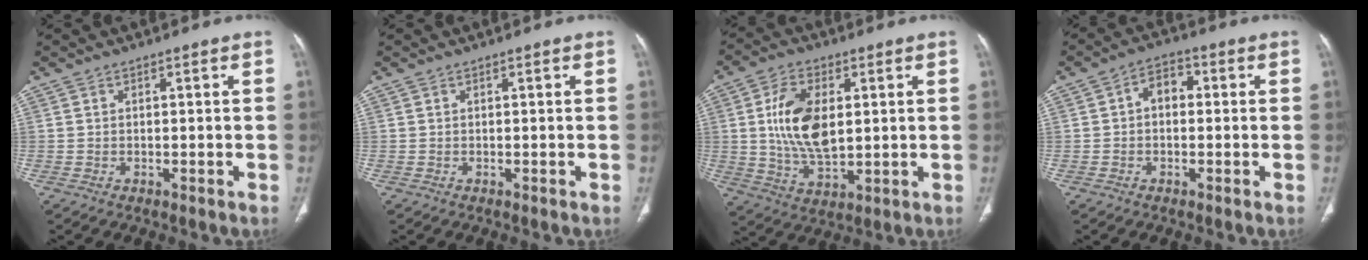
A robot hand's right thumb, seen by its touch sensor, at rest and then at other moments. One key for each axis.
{"total": 0.0}
{"total": 12.8, "fx": 1.9, "fy": 7.2, "fz": 10.4, "tx": -0.187, "ty": -0.010, "tz": 0.040}
{"total": 4.8, "fx": 0.2, "fy": 3.4, "fz": 3.4, "tx": -0.037, "ty": 0.018, "tz": -0.009}